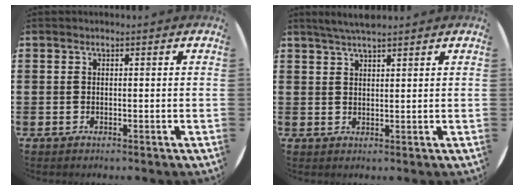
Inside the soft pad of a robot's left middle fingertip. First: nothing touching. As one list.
[{"total": 3.0, "force": [2.8, 0.2, 1.2], "torque": [-0.027, 0.000, 0.050]}]